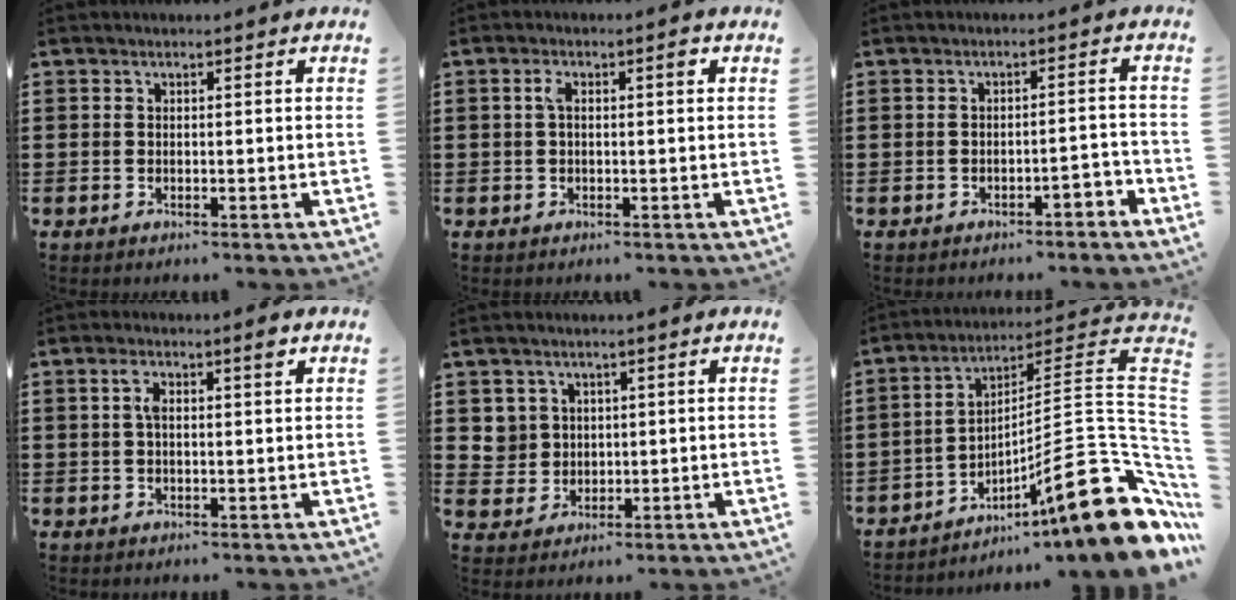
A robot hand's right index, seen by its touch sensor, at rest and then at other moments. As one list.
[{"total": 2.7, "force": [0.5, 0.7, 2.6], "torque": [-0.043, 0.002, 0.004]}, {"total": 2.5, "force": [-2.1, 0.4, 1.3], "torque": [-0.027, 0.005, -0.042]}, {"total": 3.5, "force": [1.2, 0.7, 3.2], "torque": [-0.057, 0.003, 0.015]}, {"total": 4.0, "force": [1.4, 3.7, 0.4], "torque": [-0.028, 0.012, 0.026]}, {"total": 16.7, "force": [-7.7, 3.2, 14.5], "torque": [-0.203, 0.005, -0.127]}]